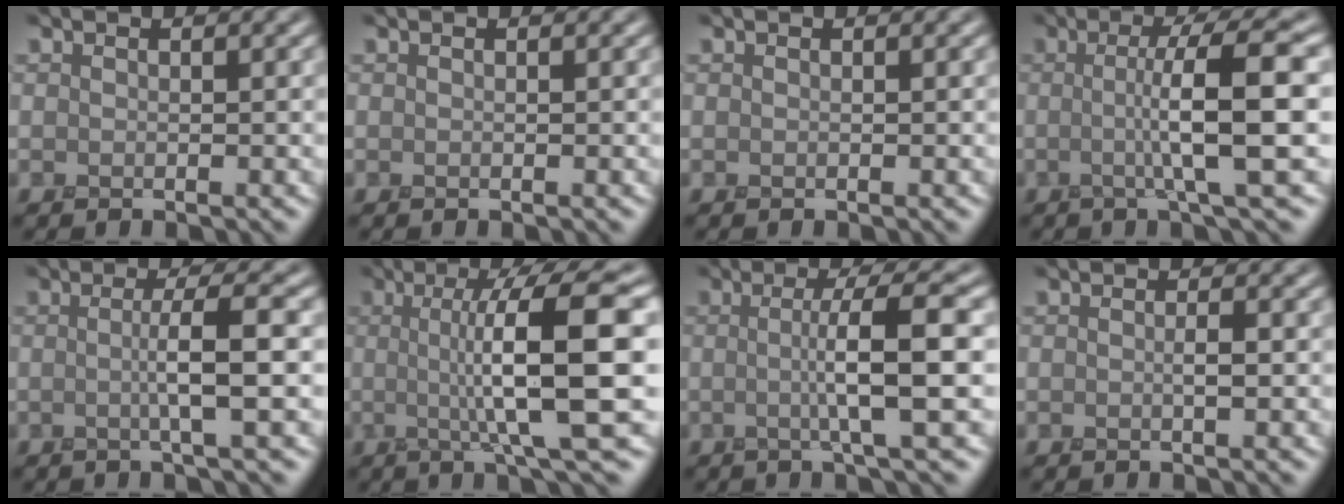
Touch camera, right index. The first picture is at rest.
{"total": 0.0}
{"total": 0.0}
{"total": 6.9, "force": [-0.1, 0.9, 6.9], "torque": [-0.106, 0.009, -0.007]}
{"total": 3.8, "force": [0.1, 0.4, 3.7], "torque": [-0.059, 0.001, -0.007]}
{"total": 10.0, "force": [0.6, 1.8, 9.8], "torque": [-0.131, 0.006, 0.010]}
{"total": 5.5, "force": [0.1, 0.7, 5.5], "torque": [-0.086, 0.006, -0.007]}
{"total": 0.9, "force": [0.0, 0.0, 0.9], "torque": [-0.017, 0.005, 0.000]}